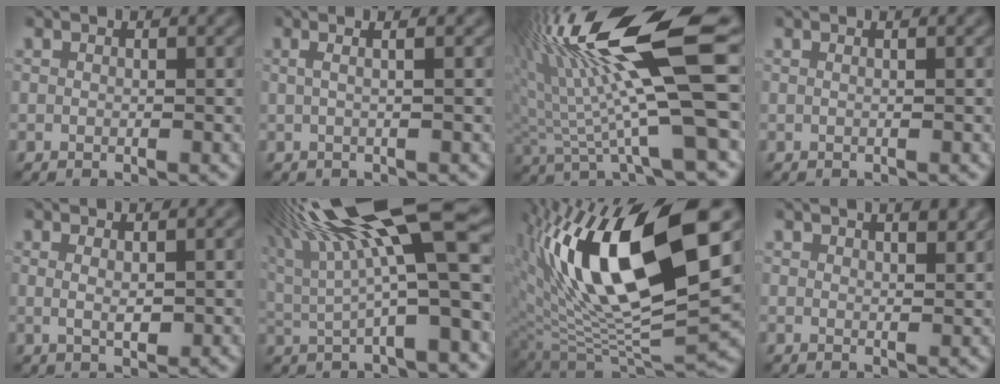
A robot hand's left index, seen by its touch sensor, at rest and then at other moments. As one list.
[{"total": 2.9, "force": [1.0, 1.3, 2.4], "torque": [-0.020, 0.010, -0.017]}, {"total": 14.7, "force": [4.6, 2.7, 13.7], "torque": [-0.256, 0.016, 0.087]}, {"total": 1.1, "force": [0.4, 0.5, 0.9], "torque": [-0.007, -0.001, -0.008]}, {"total": 1.6, "force": [0.4, 0.3, 1.6], "torque": [-0.031, -0.002, 0.008]}, {"total": 15.3, "force": [5.8, 3.3, 13.7], "torque": [-0.233, 0.021, 0.100]}, {"total": 15.8, "force": [5.2, 5.7, 13.8], "torque": [-0.240, 0.003, 0.086]}, {"total": 1.9, "force": [1.6, 0.5, 1.0], "torque": [-0.008, -0.002, 0.024]}]